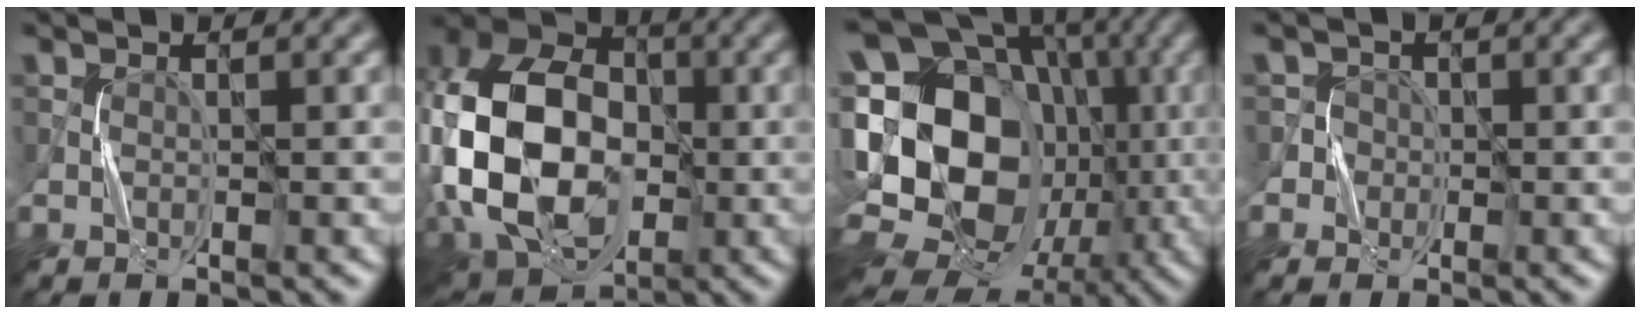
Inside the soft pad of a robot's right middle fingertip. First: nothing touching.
{"total": 13.9, "force": [-2.5, 9.4, 10.0], "torque": [-0.213, 0.002, -0.057]}
{"total": 20.9, "force": [-2.5, 16.1, 13.0], "torque": [-0.240, 0.033, -0.073]}
{"total": 3.0, "force": [-0.5, 2.8, 0.8], "torque": [0.000, 0.032, -0.041]}